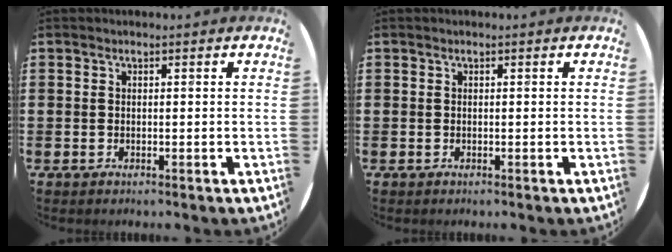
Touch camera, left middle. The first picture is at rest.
{"total": 0.0}